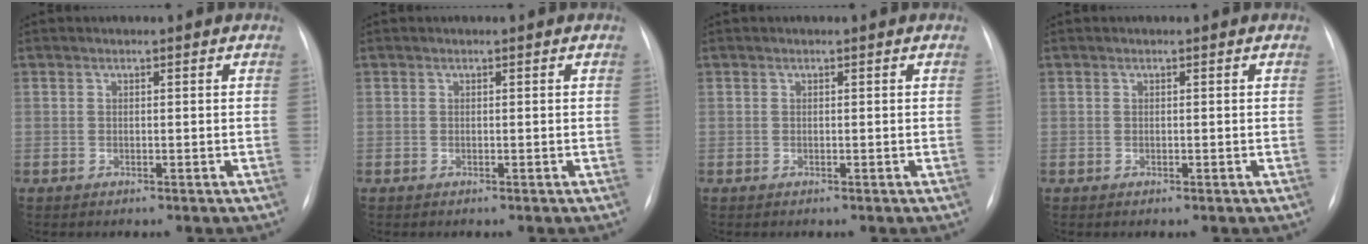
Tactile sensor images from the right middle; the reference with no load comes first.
{"total": 0.0}
{"total": 0.0}
{"total": 0.0}